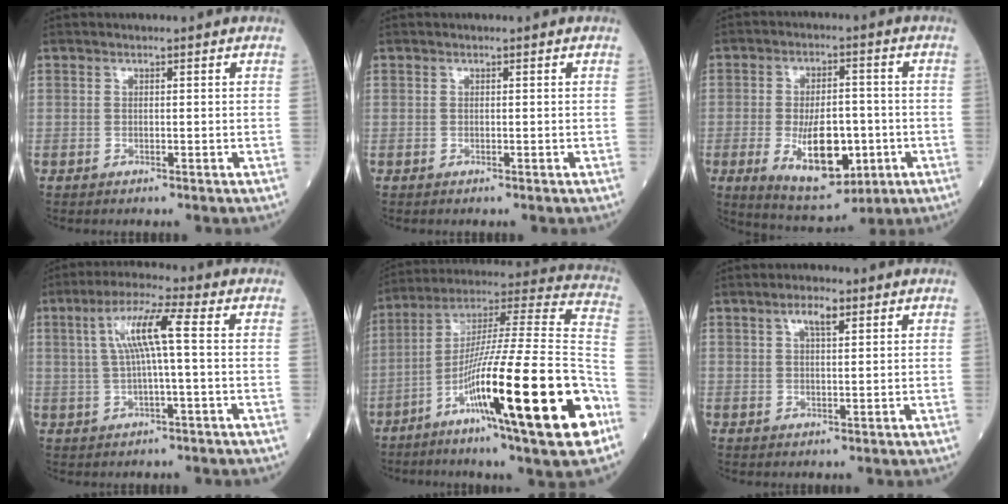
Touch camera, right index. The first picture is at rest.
{"total": 0.0}
{"total": 12.2, "force": [-3.3, 5.3, 10.5], "torque": [-0.186, -0.009, -0.043]}
{"total": 7.8, "force": [1.2, 0.4, 7.7], "torque": [-0.153, 0.018, 0.023]}
{"total": 30.7, "force": [-11.9, 1.6, 28.2], "torque": [-0.408, -0.034, -0.204]}
{"total": 3.2, "force": [1.7, 0.8, 2.6], "torque": [-0.053, 0.005, 0.029]}